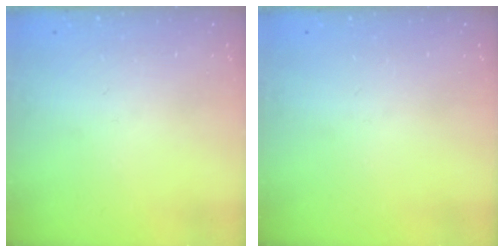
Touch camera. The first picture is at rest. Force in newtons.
{"total": 0.0}